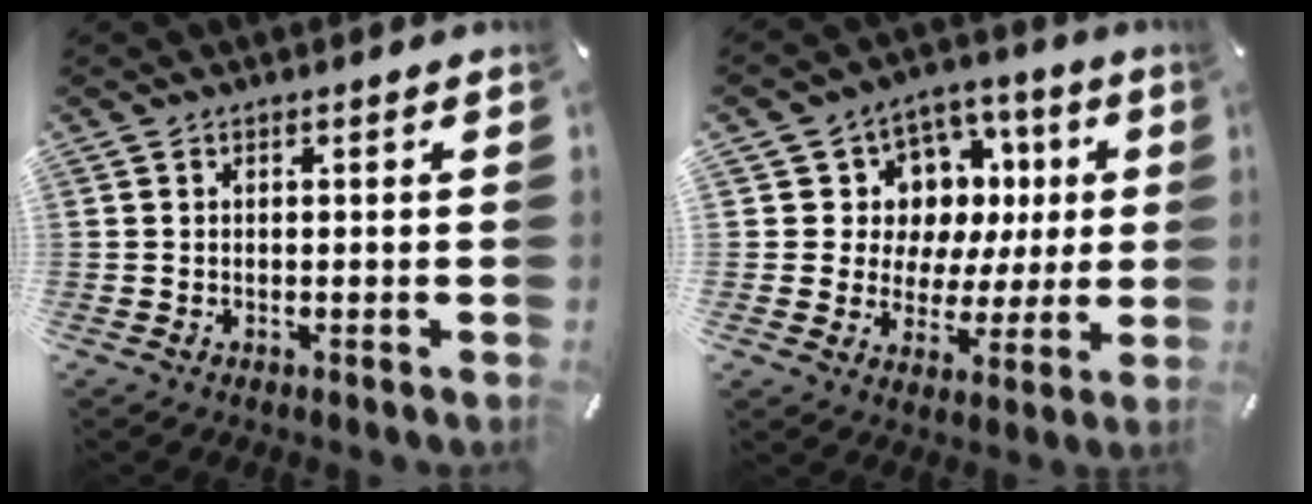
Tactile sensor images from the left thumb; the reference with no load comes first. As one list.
[{"total": 10.6, "force": [1.7, 10.3, 2.1], "torque": [-0.023, -0.028, 0.036]}]